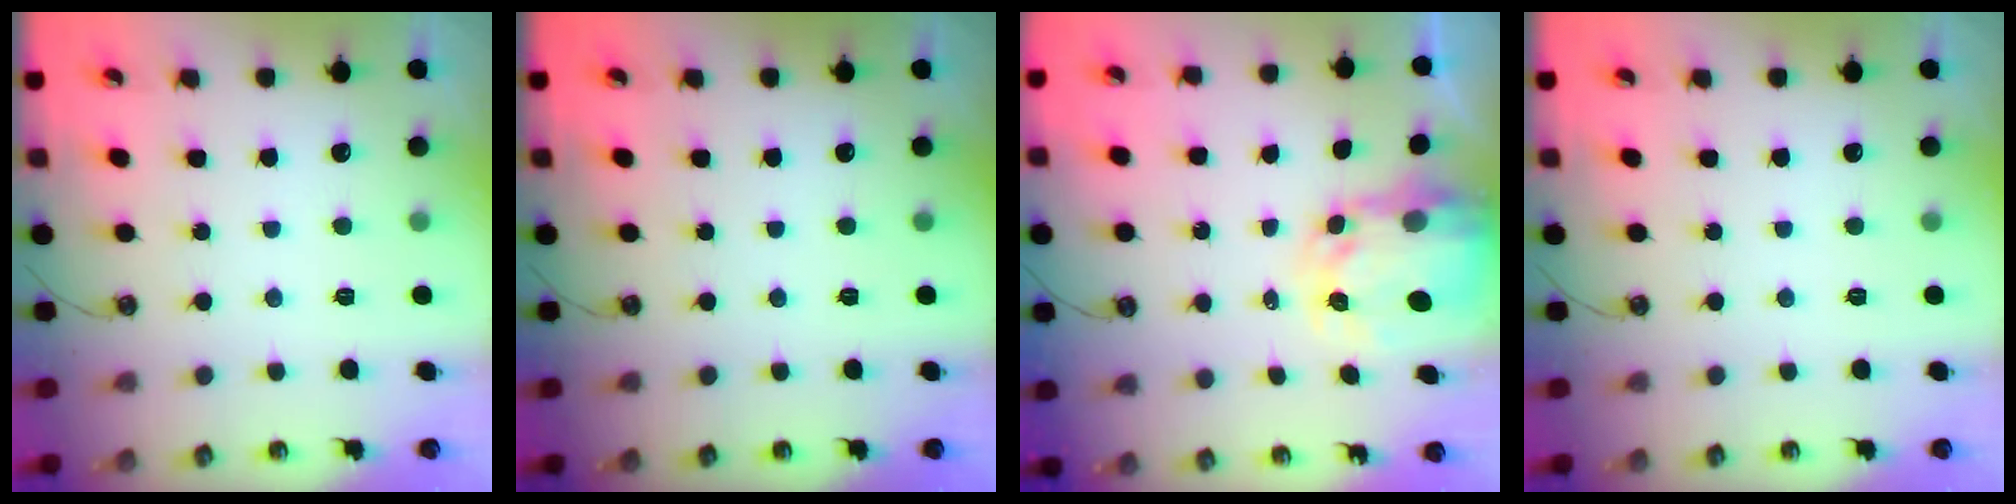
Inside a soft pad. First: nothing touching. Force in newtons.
{"total": 0.0}
{"total": 5.2, "press": 5.2, "slide": 0.4}
{"total": 0.0}